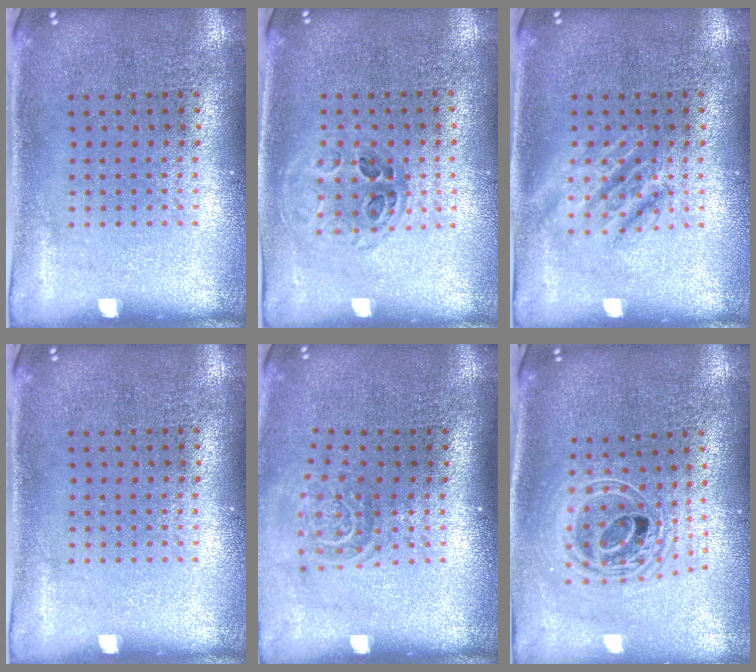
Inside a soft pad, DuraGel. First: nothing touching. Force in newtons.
{"total": 1.0, "press": 1.0, "slide": 0.2}
{"total": 2.3, "press": 2.2, "slide": 0.3}
{"total": 0.0}
{"total": 1.5, "press": 1.1, "slide": 1.0}
{"total": 2.2, "press": 1.7, "slide": 1.4}